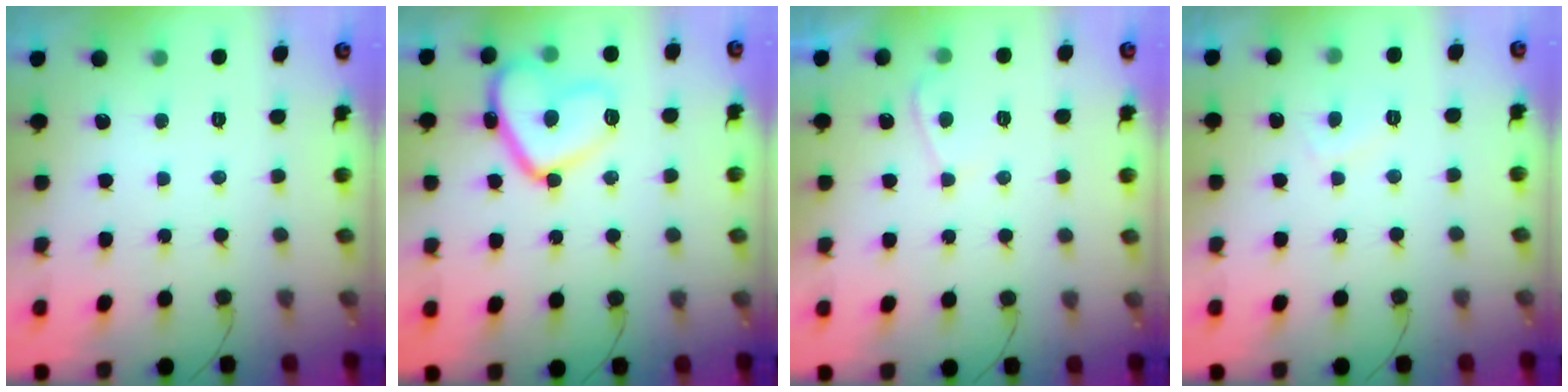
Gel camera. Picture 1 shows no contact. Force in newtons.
{"total": 14.1, "press": 14.0, "slide": 1.2}
{"total": 3.3, "press": 3.2, "slide": 0.4}
{"total": 2.3, "press": 2.2, "slide": 0.7}